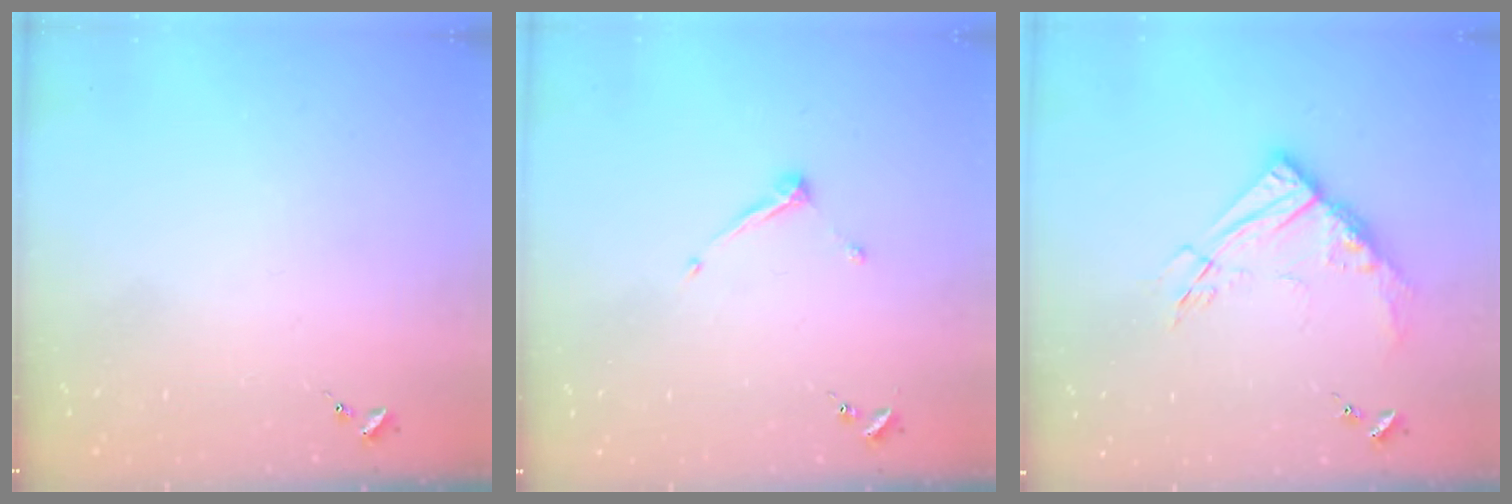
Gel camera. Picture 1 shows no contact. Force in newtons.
{"total": 6.7, "press": 6.7, "slide": 0.3}
{"total": 12.7, "press": 12.6, "slide": 1.3}